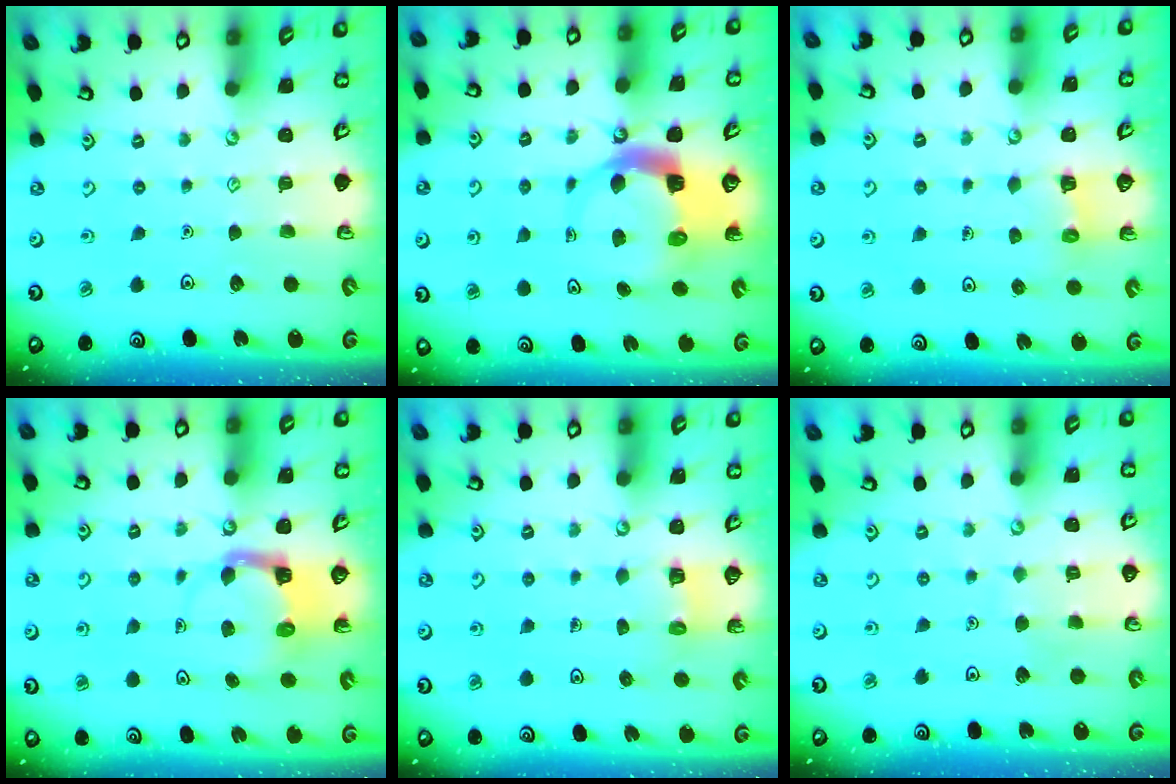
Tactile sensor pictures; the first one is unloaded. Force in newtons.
{"total": 7.2, "press": 7.2, "slide": 1.0}
{"total": 3.1, "press": 3.1, "slide": 0.6}
{"total": 3.9, "press": 3.9, "slide": 0.4}
{"total": 3.2, "press": 3.2, "slide": 0.2}
{"total": 3.8, "press": 3.8, "slide": 0.2}